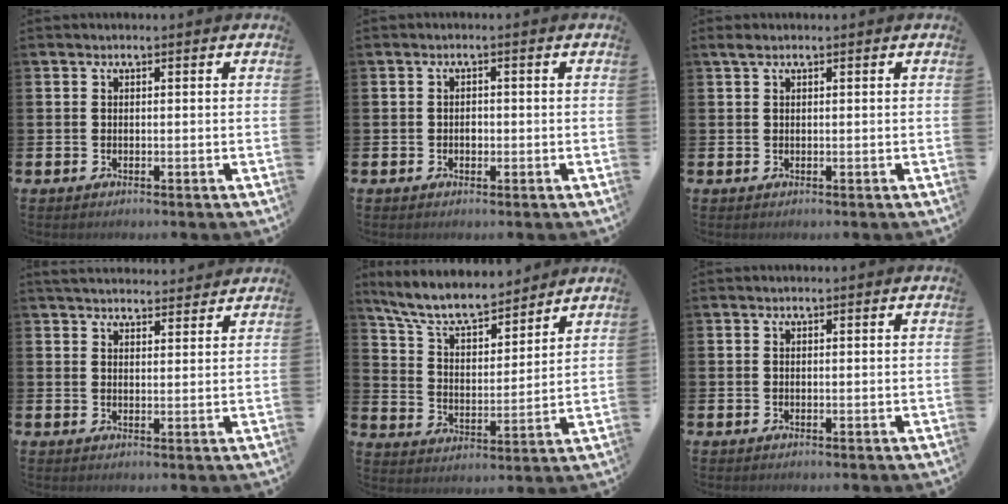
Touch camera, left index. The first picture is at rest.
{"total": 1.1, "force": [-0.2, 0.9, 0.6], "torque": [-0.004, 0.002, -0.006]}
{"total": 1.0, "force": [0.6, 0.4, 0.7], "torque": [-0.013, 0.004, 0.009]}
{"total": 3.9, "force": [3.9, 0.6, 0.3], "torque": [-0.015, -0.020, 0.072]}
{"total": 8.6, "force": [7.8, 2.1, 2.9], "torque": [-0.096, -0.045, 0.139]}
{"total": 0.0}